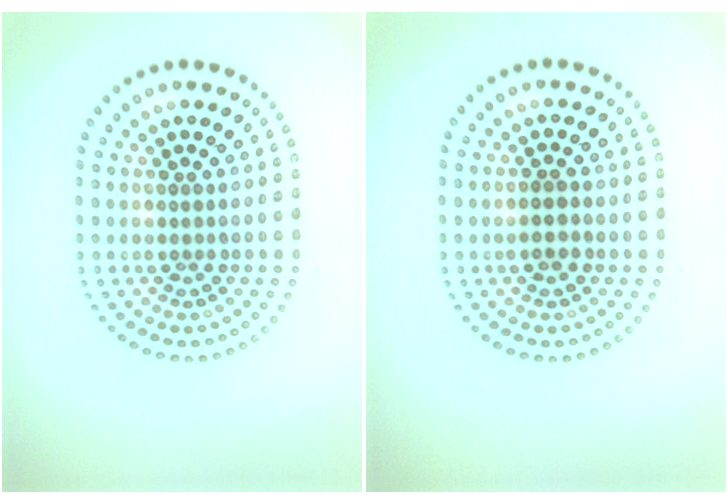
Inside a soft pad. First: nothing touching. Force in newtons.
{"total": 1.7, "press": 1.6, "slide": 0.5}